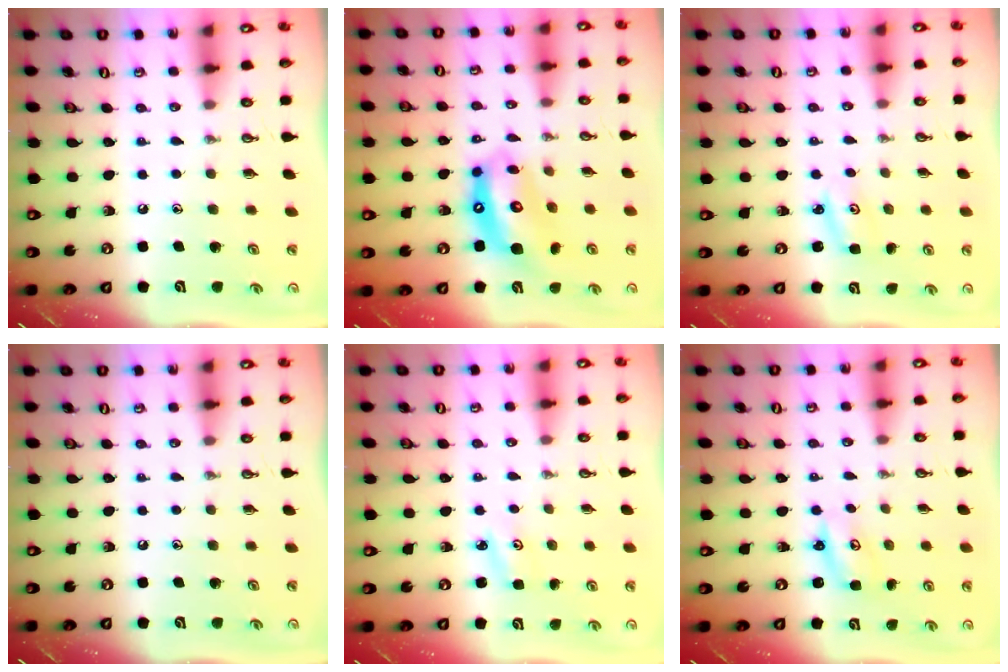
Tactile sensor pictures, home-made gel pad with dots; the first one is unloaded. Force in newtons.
{"total": 13.1, "press": 13.0, "slide": 1.5}
{"total": 4.0, "press": 3.9, "slide": 0.2}
{"total": 0.0}
{"total": 4.0, "press": 4.0, "slide": 0.5}
{"total": 2.7, "press": 2.7, "slide": 0.2}